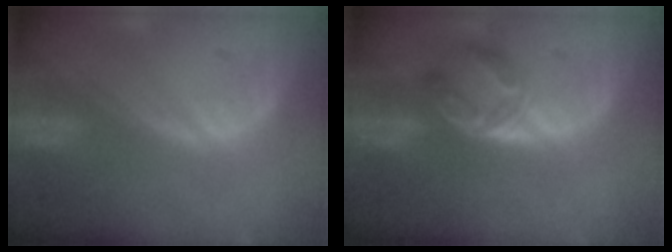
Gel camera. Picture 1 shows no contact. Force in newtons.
{"total": 5.6, "press": 4.6, "slide": 3.2}